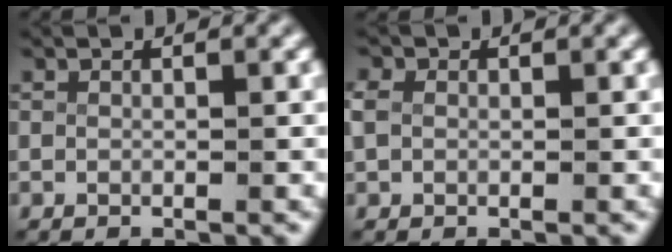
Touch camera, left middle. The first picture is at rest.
{"total": 1.3, "force": [0.2, 1.2, 0.6], "torque": [-0.026, -0.005, 0.007]}